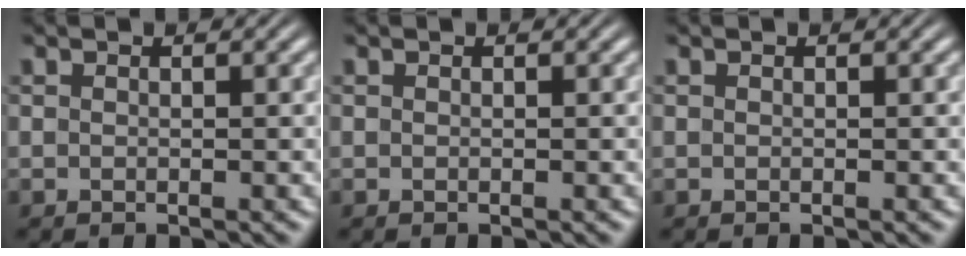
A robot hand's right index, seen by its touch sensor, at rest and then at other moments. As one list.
[{"total": 0.8, "force": [-0.2, -0.7, -0.3], "torque": [0.010, -0.009, 0.005]}, {"total": 0.0}]